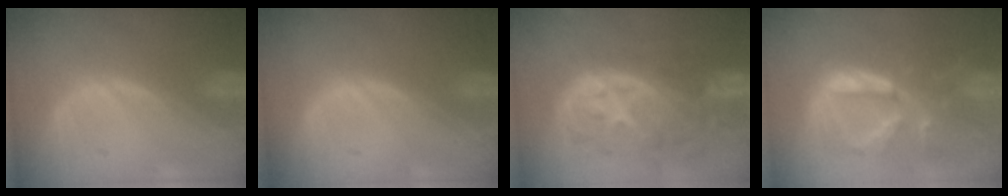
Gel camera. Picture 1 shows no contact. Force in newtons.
{"total": 0.0}
{"total": 11.0, "press": 9.7, "slide": 5.2}
{"total": 9.5, "press": 8.8, "slide": 3.6}